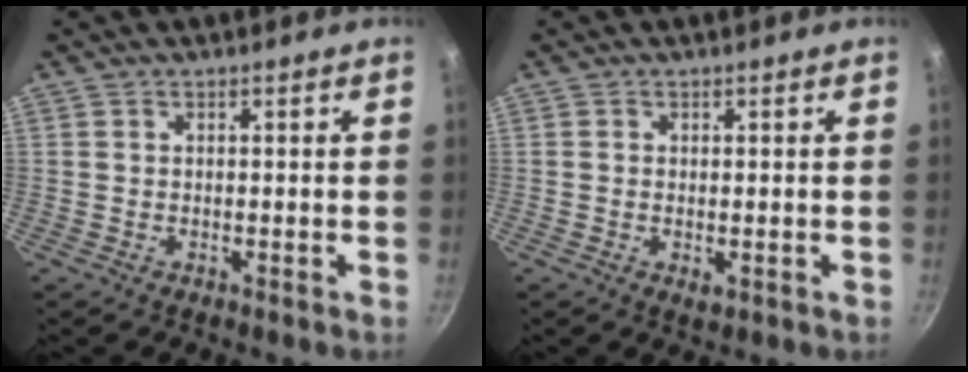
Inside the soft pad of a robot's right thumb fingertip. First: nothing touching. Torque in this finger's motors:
{"motor_torque": [-0.32, 0.04, -0.18, 0.02, 0.01]}